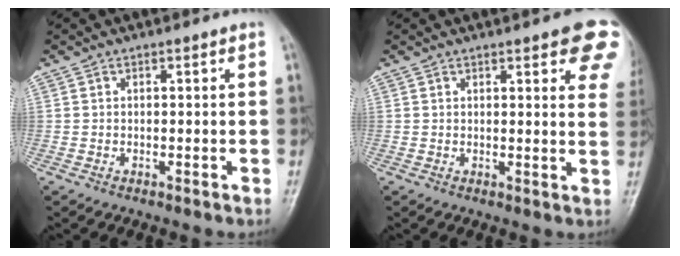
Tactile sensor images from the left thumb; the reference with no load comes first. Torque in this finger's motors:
{"motor_torque": [1.85, 1.38, 1.37, -1.02, 0.04]}